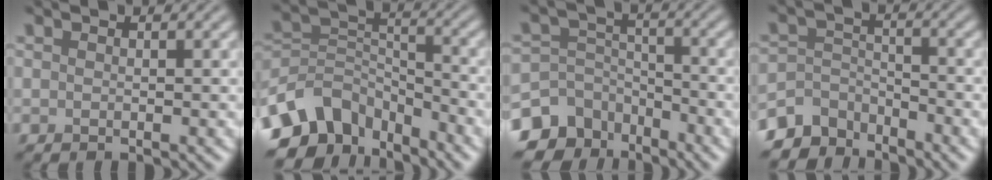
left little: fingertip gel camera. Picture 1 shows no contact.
{"total": 8.9, "force": [-6.1, 5.3, 3.7], "torque": [-0.061, -0.006, -0.128]}
{"total": 9.1, "force": [-6.6, 5.9, 2.3], "torque": [-0.036, -0.008, -0.114]}
{"total": 5.0, "force": [-4.4, 2.2, 0.5], "torque": [-0.004, -0.007, -0.087]}